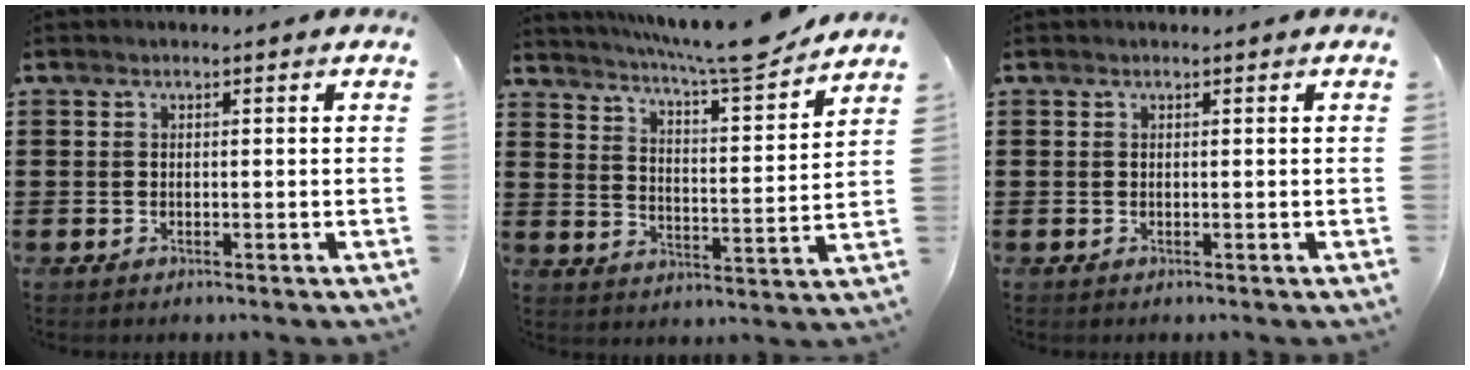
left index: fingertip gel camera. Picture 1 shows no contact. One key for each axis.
{"total": 9.2, "fx": 8.4, "fy": -0.3, "fz": 3.7, "tx": -0.077, "ty": -0.052, "tz": 0.139}
{"total": 0.0}